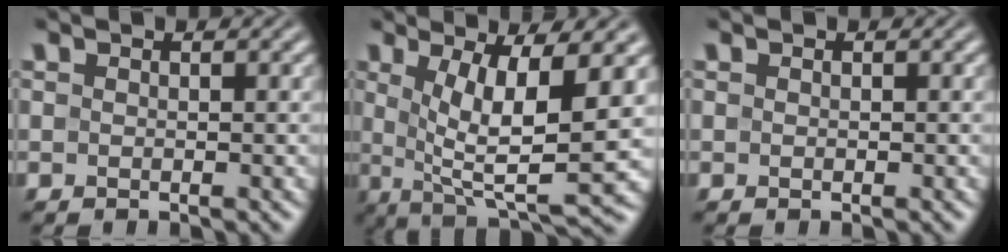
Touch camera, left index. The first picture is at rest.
{"total": 8.3, "force": [1.1, 2.1, 7.9], "torque": [-0.134, -0.011, 0.026]}
{"total": 0.0}